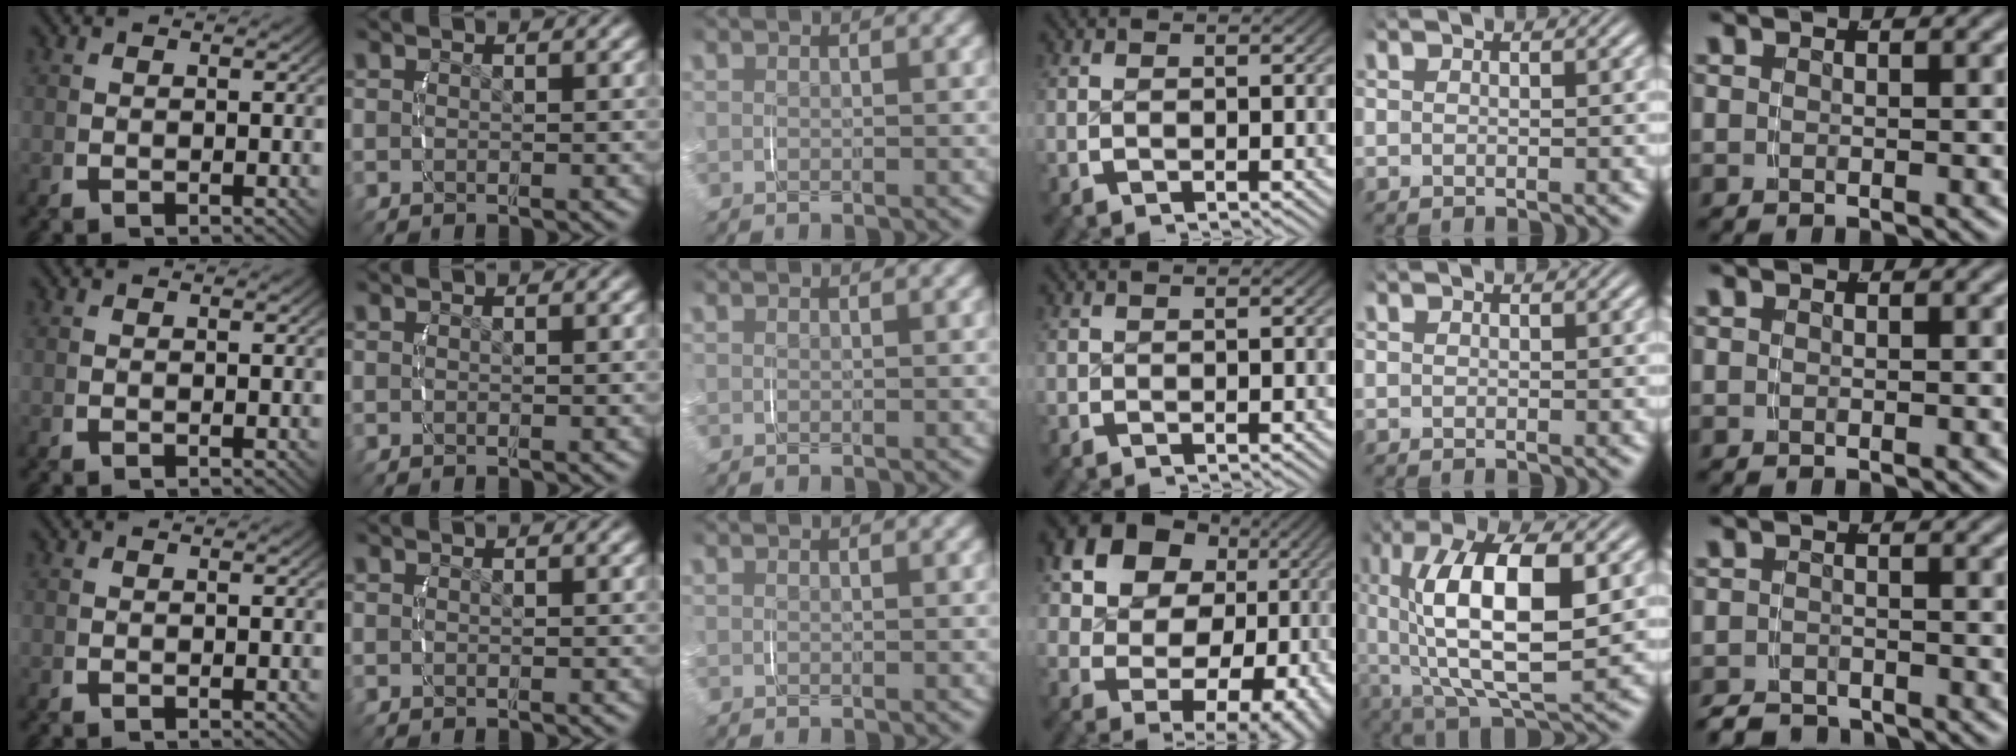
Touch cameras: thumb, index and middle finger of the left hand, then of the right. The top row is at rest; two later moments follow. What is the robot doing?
{"motion": "grasp_and_lifting", "object": "velcro strap"}